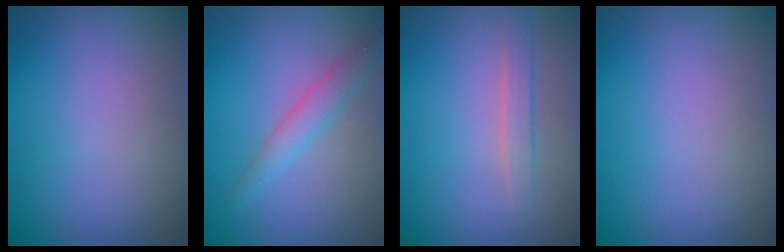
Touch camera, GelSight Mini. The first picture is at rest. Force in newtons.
{"total": 2.2, "press": 2.2, "slide": 0.0}
{"total": 1.3, "press": 1.3, "slide": 0.1}
{"total": 0.0}